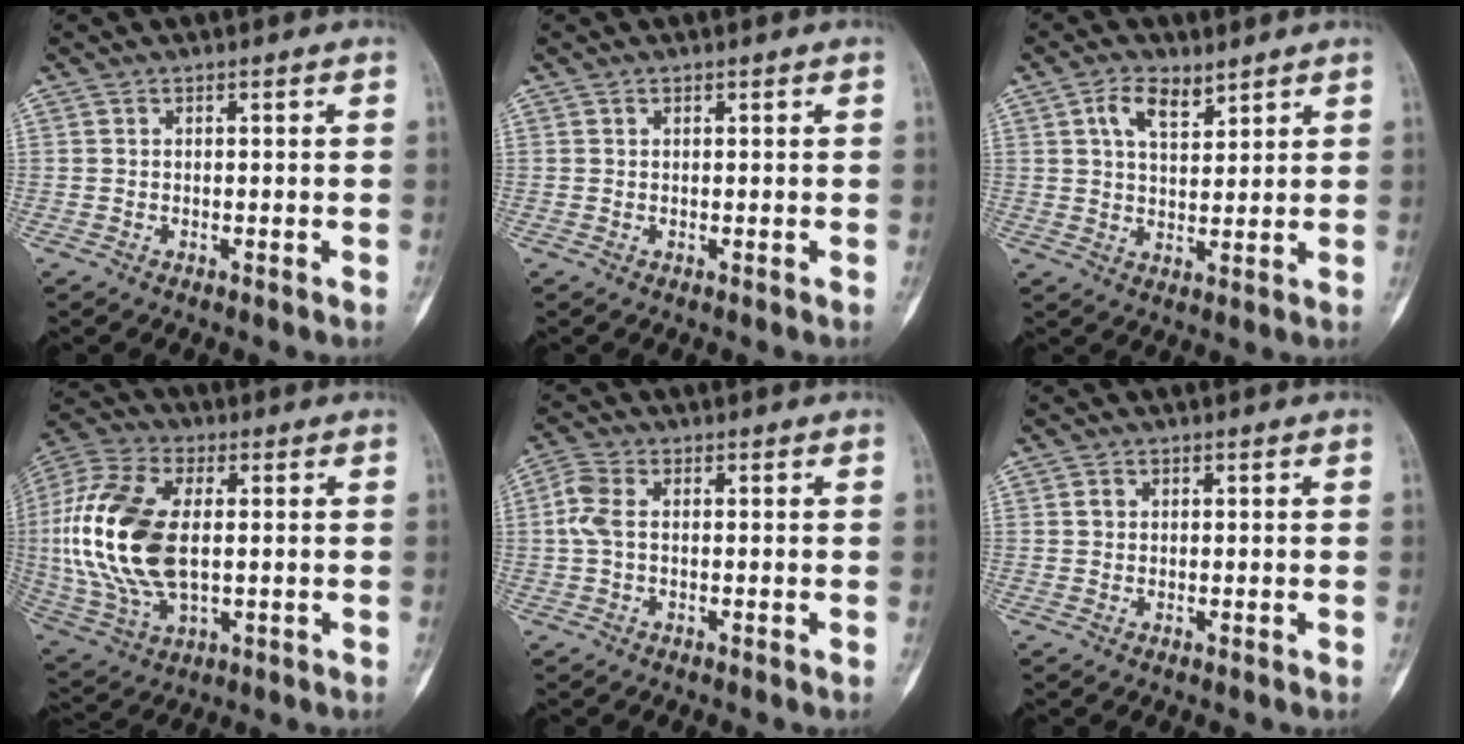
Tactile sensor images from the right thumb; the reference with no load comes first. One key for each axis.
{"total": 0.0}
{"total": 6.0, "fx": 3.5, "fy": 3.0, "fz": 3.9, "tx": -0.058, "ty": -0.016, "tz": 0.063}
{"total": 20.6, "fx": 0.7, "fy": 11.4, "fz": 17.2, "tx": -0.377, "ty": 0.000, "tz": 0.016}
{"total": 4.2, "fx": 0.0, "fy": 2.4, "fz": 3.4, "tx": -0.092, "ty": 0.009, "tz": -0.010}
{"total": 1.1, "fx": 0.2, "fy": 1.0, "fz": 0.5, "tx": -0.005, "ty": 0.002, "tz": 0.002}